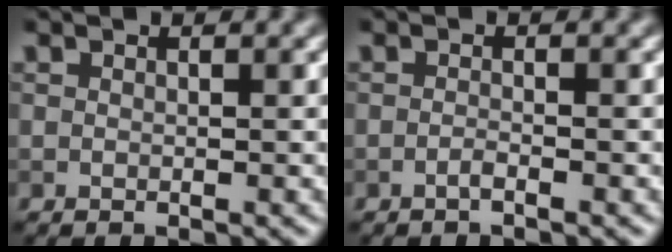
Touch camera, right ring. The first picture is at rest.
{"total": 0.8, "force": [-0.6, 0.1, 0.6], "torque": [-0.011, 0.004, -0.013]}